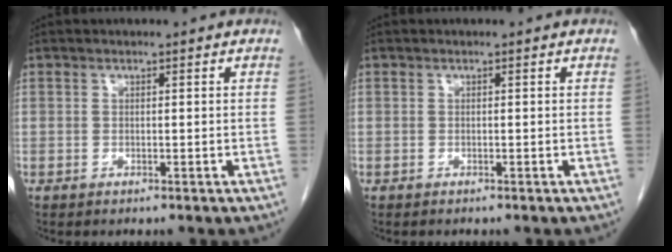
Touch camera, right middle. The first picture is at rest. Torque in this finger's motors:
{"motor_torque": [-0.27, 0.02, 0.09, 0.01]}